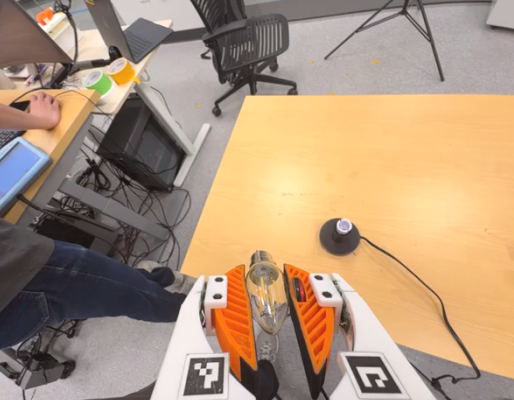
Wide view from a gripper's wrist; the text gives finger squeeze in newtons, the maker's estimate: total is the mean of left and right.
{"total": 13.0, "left": 14.2, "right": 11.7}